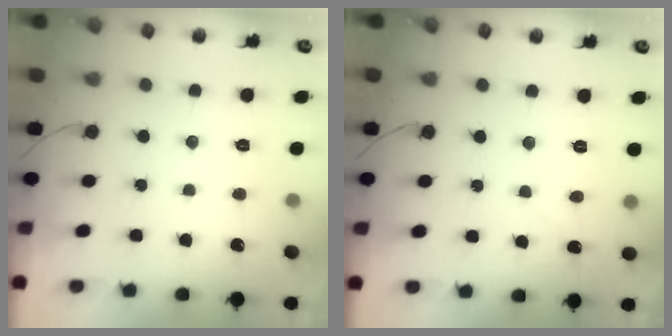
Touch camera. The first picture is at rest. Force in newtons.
{"total": 1.7, "press": 1.6, "slide": 0.6}